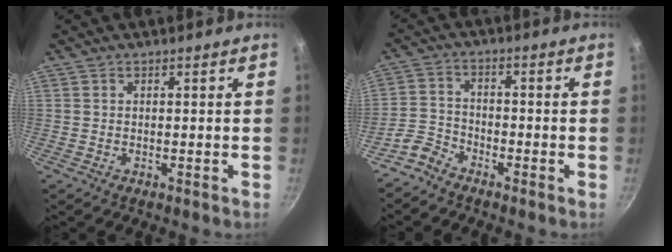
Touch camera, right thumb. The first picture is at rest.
{"total": 4.6, "force": [-3.8, 2.3, 1.2], "torque": [-0.021, 0.034, -0.088]}